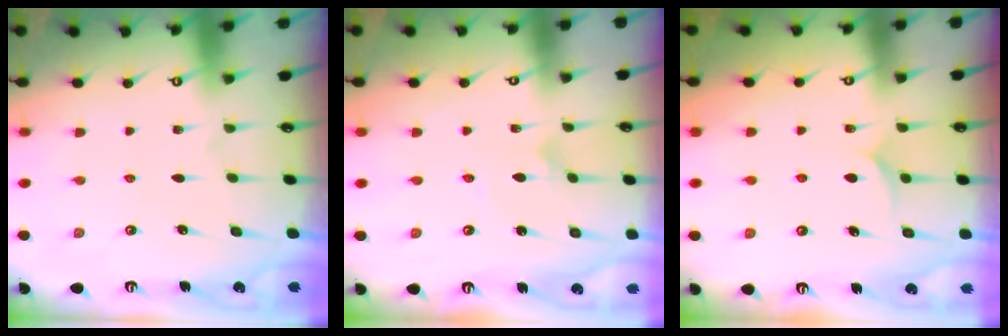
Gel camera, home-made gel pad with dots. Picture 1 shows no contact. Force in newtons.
{"total": 3.3, "press": 3.3, "slide": 0.2}
{"total": 5.4, "press": 5.4, "slide": 0.3}